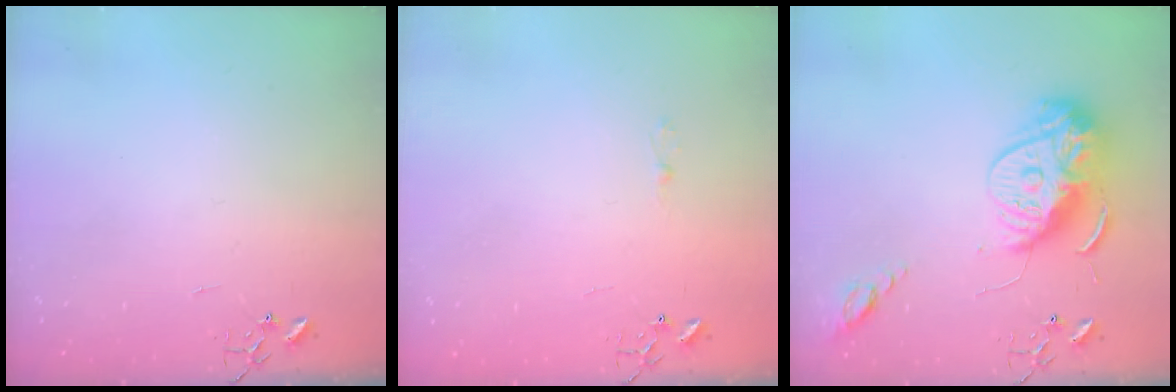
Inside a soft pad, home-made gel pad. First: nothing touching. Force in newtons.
{"total": 2.5, "press": 2.5, "slide": 0.3}
{"total": 16.1, "press": 16.0, "slide": 1.6}